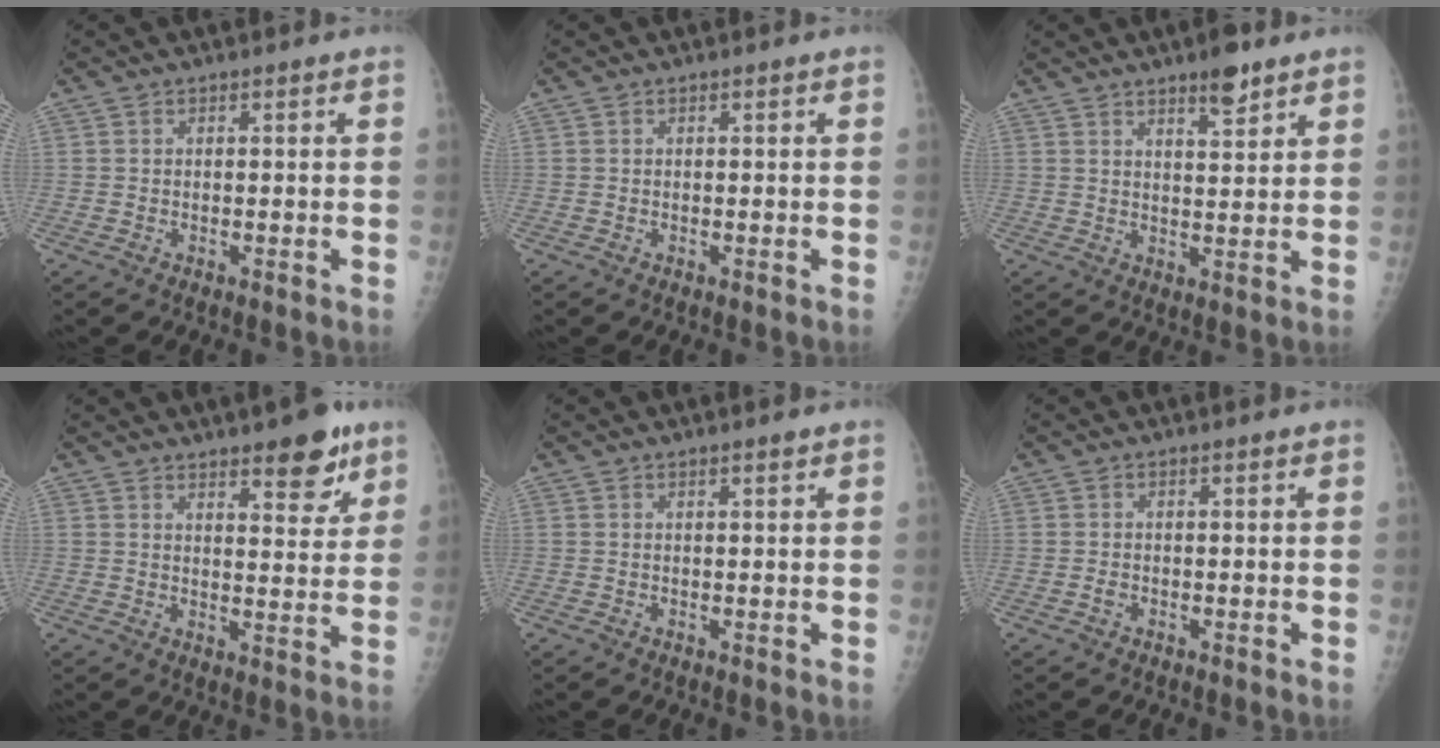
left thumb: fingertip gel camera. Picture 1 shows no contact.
{"total": 0.0}
{"total": 5.7, "force": [4.0, 1.5, 3.7], "torque": [-0.046, -0.027, 0.060]}
{"total": 9.1, "force": [5.9, 3.1, 6.2], "torque": [-0.059, -0.034, 0.081]}
{"total": 1.0, "force": [0.7, 0.1, 0.6], "torque": [-0.008, -0.004, 0.012]}
{"total": 0.7, "force": [-0.2, 0.5, 0.5], "torque": [-0.007, 0.000, -0.003]}